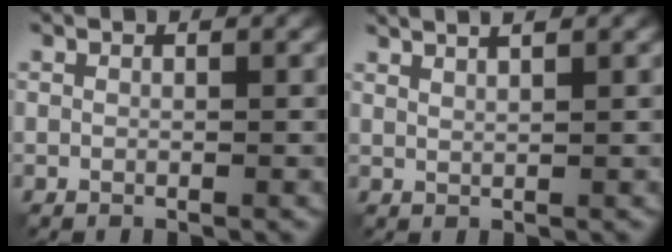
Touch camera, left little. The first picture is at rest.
{"total": 3.1, "force": [2.2, 0.9, 2.0], "torque": [-0.011, 0.018, 0.011]}